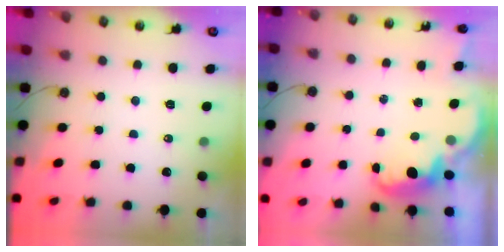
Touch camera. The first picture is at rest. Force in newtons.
{"total": 2.6, "press": 2.5, "slide": 0.6}